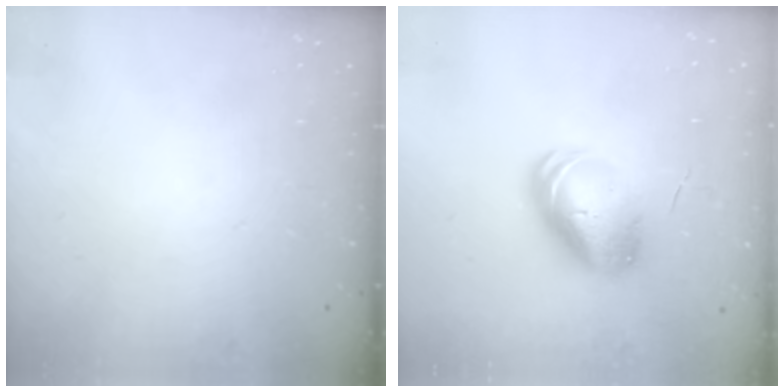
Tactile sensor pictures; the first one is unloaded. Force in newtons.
{"total": 10.8, "press": 10.5, "slide": 2.2}